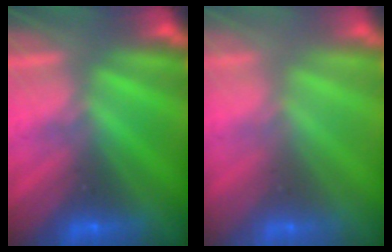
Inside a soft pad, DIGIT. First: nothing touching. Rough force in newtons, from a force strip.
{"total": 2.9}